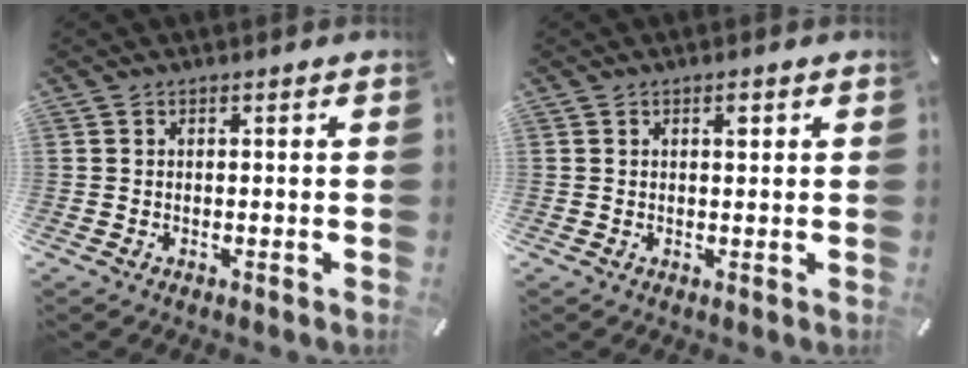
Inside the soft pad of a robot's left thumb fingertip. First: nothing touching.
{"total": 1.5, "force": [0.7, 0.7, 1.2], "torque": [-0.018, -0.001, 0.010]}